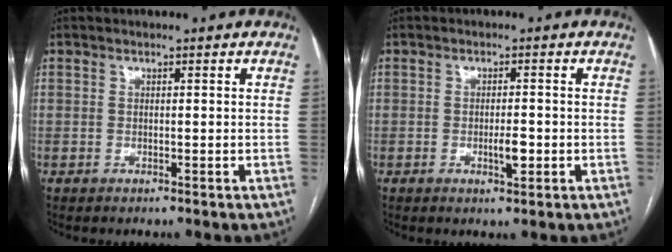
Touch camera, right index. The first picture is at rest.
{"total": 2.7, "force": [-0.8, 0.7, 2.5], "torque": [-0.043, -0.001, -0.010]}